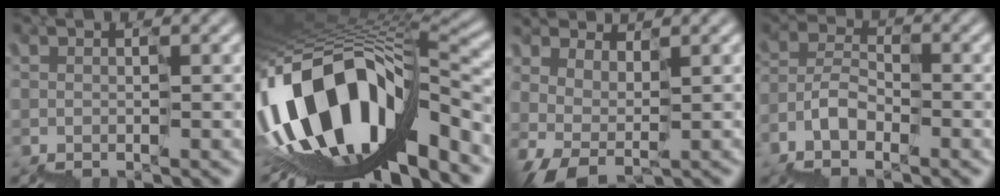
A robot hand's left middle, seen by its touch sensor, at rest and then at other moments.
{"total": 14.4, "force": [-4.5, 7.5, 11.4], "torque": [-0.196, 0.032, -0.071]}
{"total": 2.3, "force": [1.0, 1.1, 1.7], "torque": [-0.040, 0.008, 0.037]}
{"total": 3.6, "force": [-2.9, 1.9, 1.1], "torque": [-0.025, 0.013, -0.053]}